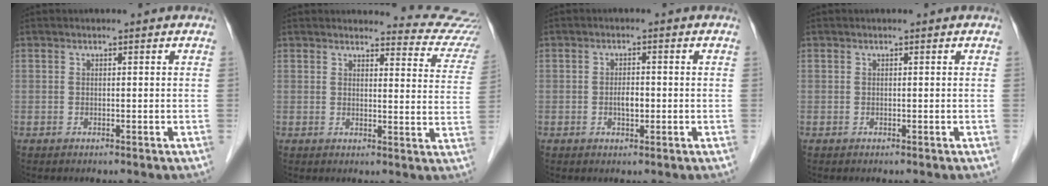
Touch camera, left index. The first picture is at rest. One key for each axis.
{"total": 12.3, "fx": 12.2, "fy": 1.6, "fz": 0.6, "tx": 0.028, "ty": -0.076, "tz": 0.099}
{"total": 2.2, "fx": -0.4, "fy": 0.9, "fz": 1.9, "tx": -0.034, "ty": 0.003, "tz": -0.005}
{"total": 0.0}